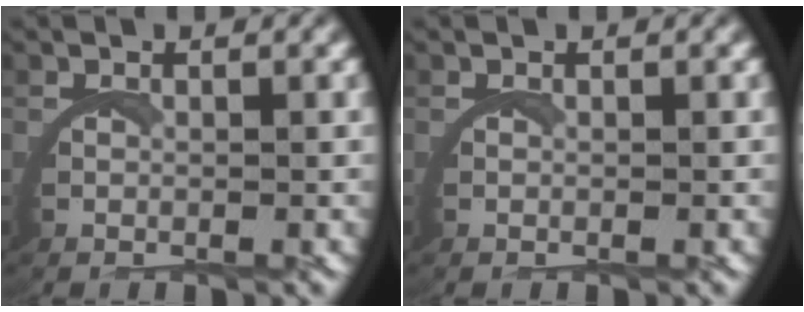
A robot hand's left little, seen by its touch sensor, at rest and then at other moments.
{"total": 0.0}